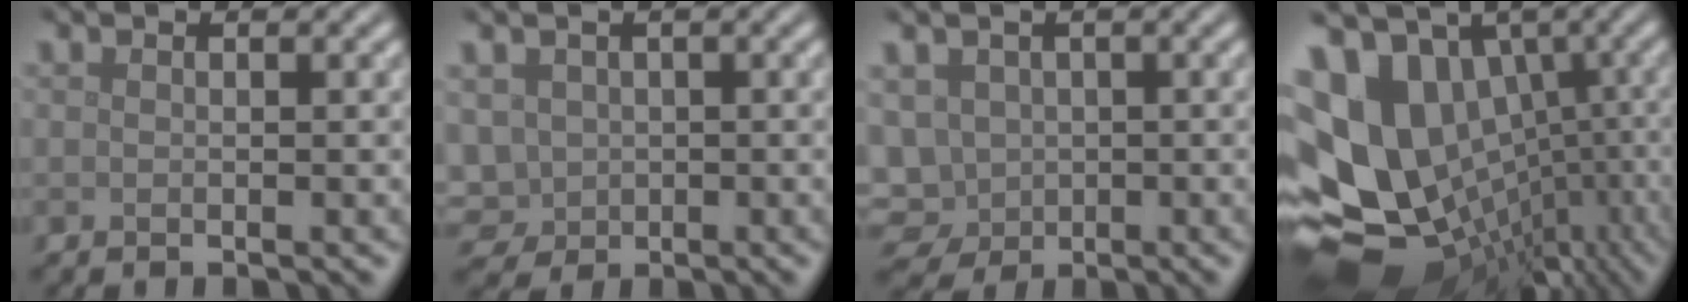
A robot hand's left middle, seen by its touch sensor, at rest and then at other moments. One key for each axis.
{"total": 3.2, "fx": -0.2, "fy": 2.9, "fz": 1.5, "tx": -0.034, "ty": -0.001, "tz": 0.002}
{"total": 5.5, "fx": -0.6, "fy": 4.9, "fz": 2.4, "tx": -0.063, "ty": 0.000, "tz": -0.014}
{"total": 18.3, "fx": -0.3, "fy": 14.3, "fz": 11.5, "tx": -0.208, "ty": -0.018, "tz": 0.041}